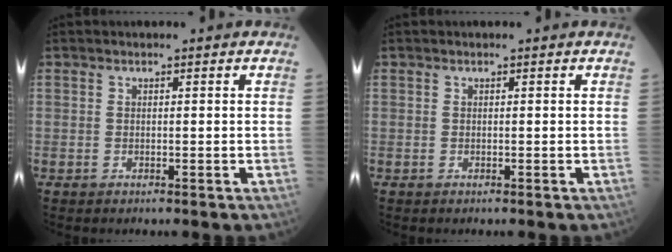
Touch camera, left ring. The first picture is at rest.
{"total": 0.0}